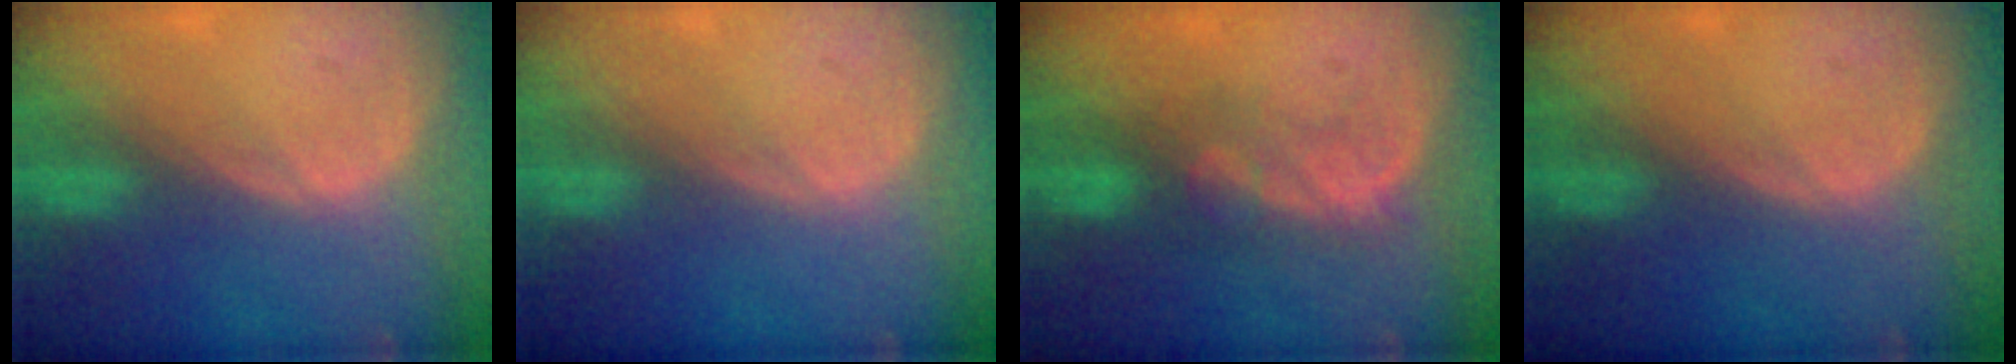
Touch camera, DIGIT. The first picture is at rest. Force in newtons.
{"total": 0.0}
{"total": 5.6, "press": 5.5, "slide": 1.3}
{"total": 0.0}